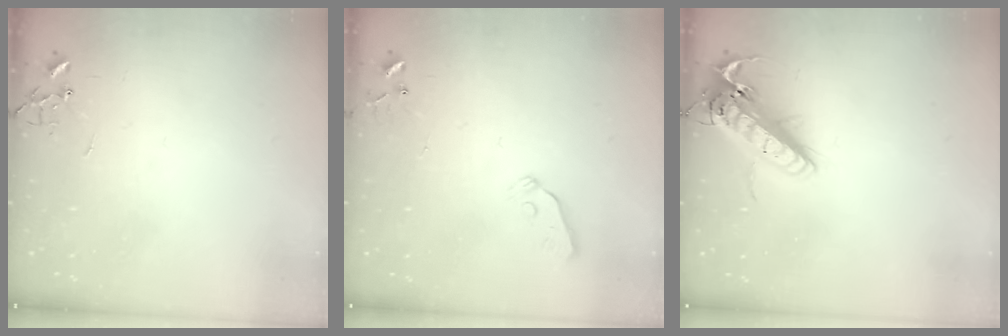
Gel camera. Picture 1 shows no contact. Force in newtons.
{"total": 3.2, "press": 3.1, "slide": 0.6}
{"total": 17.8, "press": 17.5, "slide": 3.3}